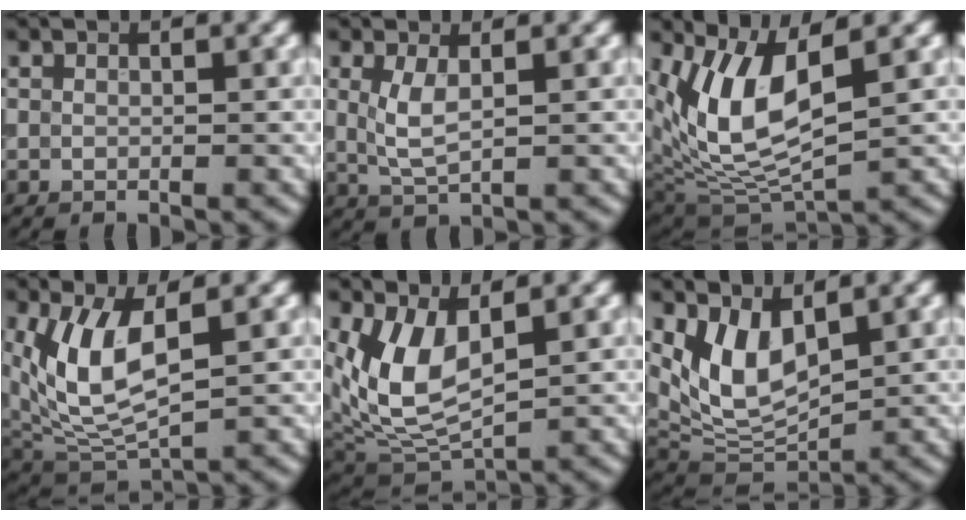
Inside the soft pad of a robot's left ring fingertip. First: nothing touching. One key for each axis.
{"total": 2.6, "fx": 0.5, "fy": 1.0, "fz": 2.3, "tx": -0.057, "ty": -0.001, "tz": 0.012}
{"total": 8.3, "fx": 2.6, "fy": 3.3, "fz": 7.2, "tx": -0.148, "ty": -0.013, "tz": 0.051}
{"total": 7.2, "fx": 1.5, "fy": 3.4, "fz": 6.1, "tx": -0.142, "ty": -0.008, "tz": 0.033}
{"total": 6.5, "fx": 1.4, "fy": 3.5, "fz": 5.4, "tx": -0.128, "ty": -0.014, "tz": 0.032}
{"total": 5.9, "fx": 2.1, "fy": 3.2, "fz": 4.5, "tx": -0.094, "ty": -0.016, "tz": 0.046}